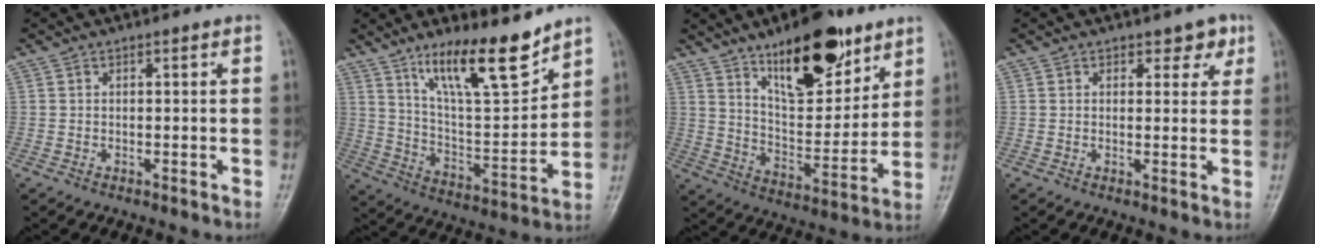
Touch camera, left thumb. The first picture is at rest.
{"total": 15.6, "force": [11.2, 3.7, 10.2], "torque": [-0.146, -0.076, 0.205]}
{"total": 18.2, "force": [11.5, 7.4, 12.1], "torque": [-0.140, -0.069, 0.194]}
{"total": 3.2, "force": [1.9, 2.2, 1.4], "torque": [0.012, -0.008, 0.022]}